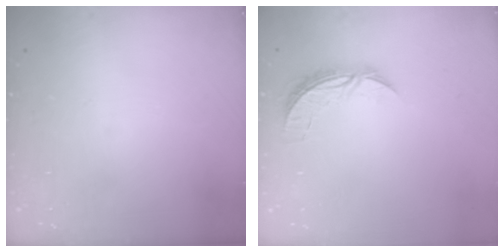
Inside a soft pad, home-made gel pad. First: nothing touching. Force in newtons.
{"total": 6.6, "press": 6.5, "slide": 0.4}